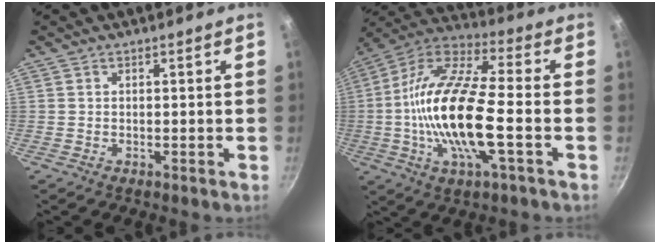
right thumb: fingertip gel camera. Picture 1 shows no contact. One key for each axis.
{"total": 20.6, "fx": -3.1, "fy": 6.6, "fz": 19.2, "tx": -0.375, "ty": 0.029, "tz": -0.077}